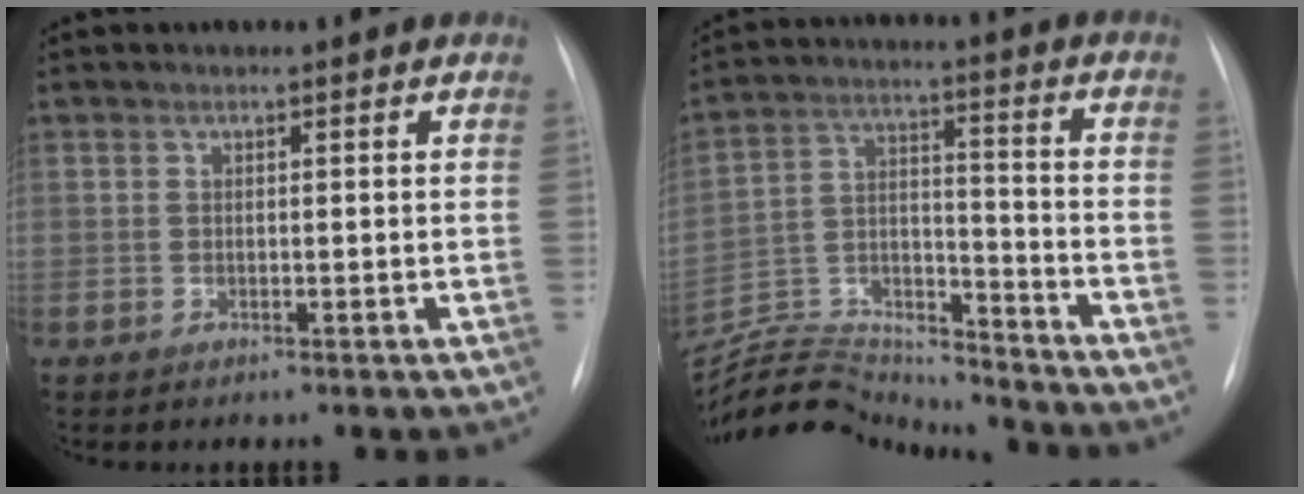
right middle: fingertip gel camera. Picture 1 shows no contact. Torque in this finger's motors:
{"motor_torque": [-0.56, -0.69, -0.02, -0.01]}